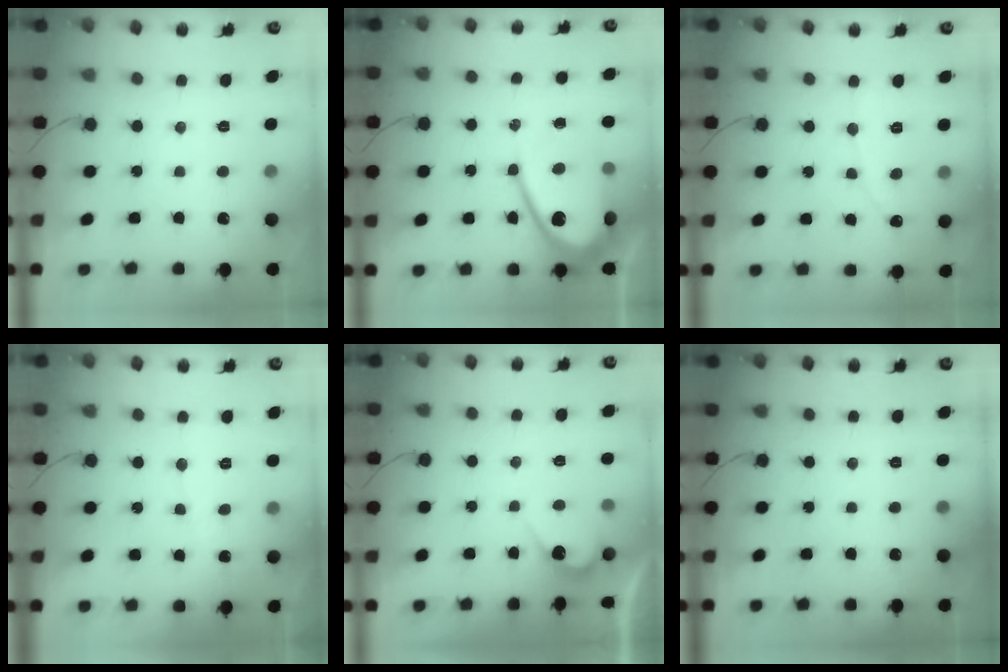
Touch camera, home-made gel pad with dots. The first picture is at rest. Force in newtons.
{"total": 14.8, "press": 14.7, "slide": 1.3}
{"total": 2.5, "press": 2.5, "slide": 0.1}
{"total": 3.0, "press": 2.9, "slide": 0.3}
{"total": 4.1, "press": 4.1, "slide": 0.3}
{"total": 0.0}